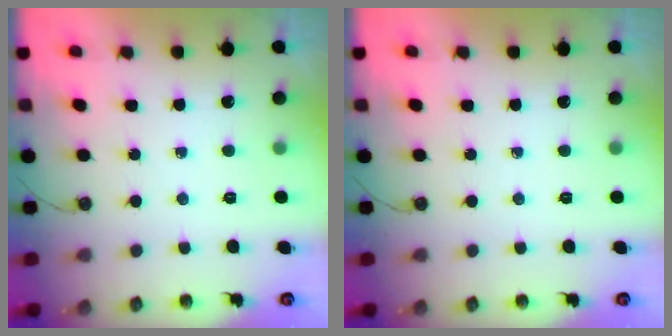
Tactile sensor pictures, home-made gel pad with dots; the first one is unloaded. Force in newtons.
{"total": 0.0}